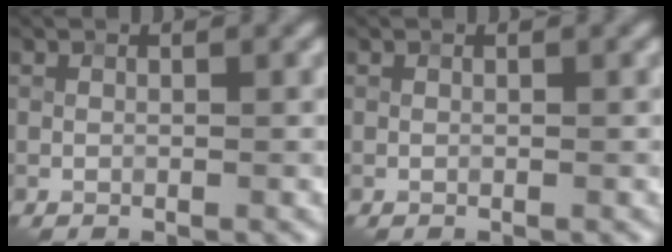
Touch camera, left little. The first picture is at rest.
{"total": 0.0}